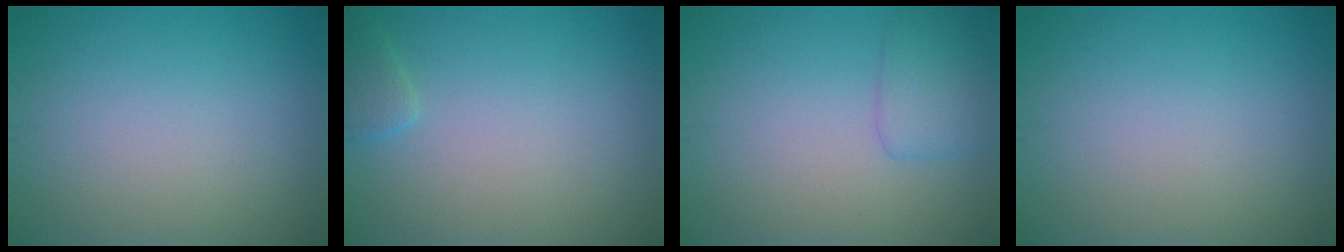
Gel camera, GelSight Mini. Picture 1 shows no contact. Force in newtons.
{"total": 1.4, "press": 1.4, "slide": 0.1}
{"total": 2.3, "press": 2.3, "slide": 0.1}
{"total": 0.0}